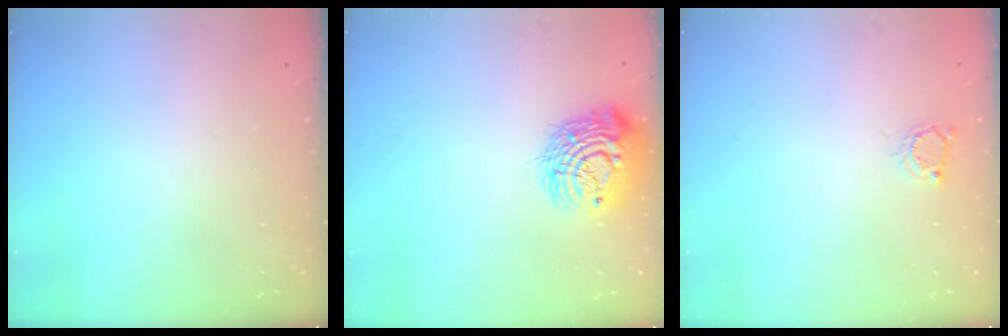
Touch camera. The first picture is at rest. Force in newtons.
{"total": 12.5, "press": 12.4, "slide": 1.4}
{"total": 2.5, "press": 2.5, "slide": 0.3}